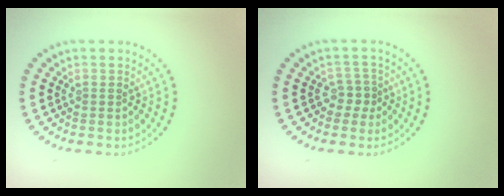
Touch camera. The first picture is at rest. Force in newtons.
{"total": 1.8, "press": 1.4, "slide": 1.2}